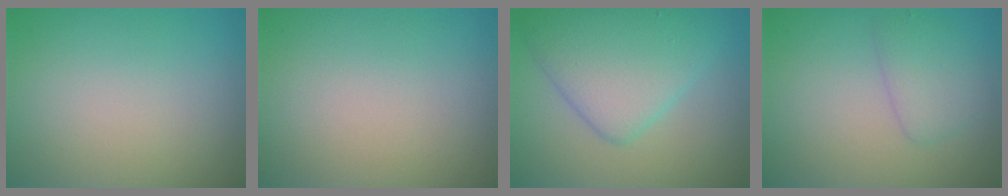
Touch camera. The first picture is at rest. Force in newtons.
{"total": 0.0}
{"total": 6.4, "press": 6.4, "slide": 0.3}
{"total": 2.2, "press": 2.2, "slide": 0.2}